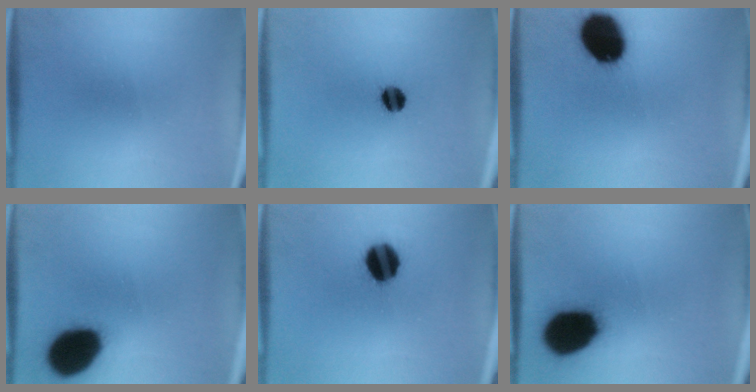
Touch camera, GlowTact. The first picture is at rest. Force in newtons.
{"total": 5.0}
{"total": 18.2}
{"total": 17.7}
{"total": 10.8}
{"total": 18.2}